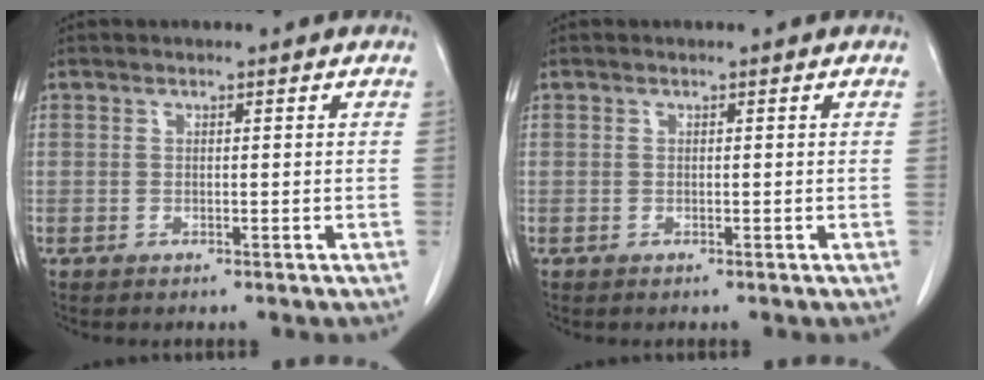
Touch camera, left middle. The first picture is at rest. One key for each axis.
{"total": 0.0}